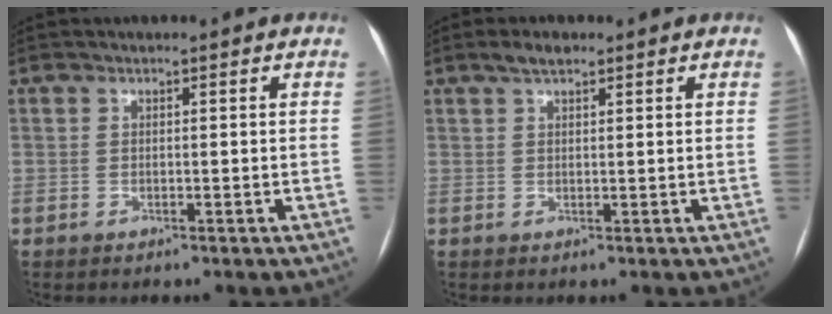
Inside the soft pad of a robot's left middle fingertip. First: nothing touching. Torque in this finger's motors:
{"motor_torque": [0.26, -0.18, -0.06, 0.00]}